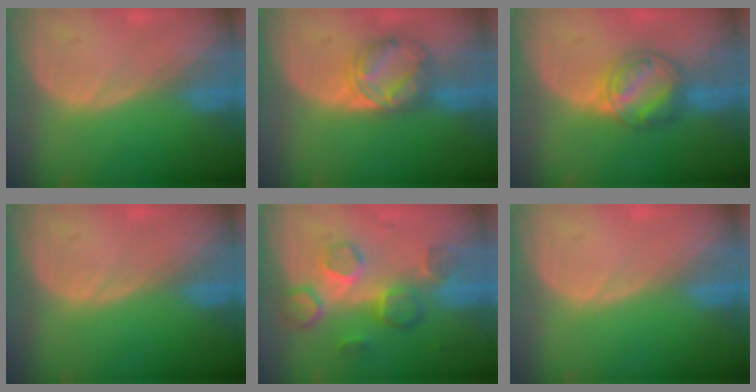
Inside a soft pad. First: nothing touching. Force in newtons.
{"total": 6.4, "press": 6.4, "slide": 0.4}
{"total": 6.4, "press": 6.2, "slide": 1.7}
{"total": 0.0}
{"total": 8.6, "press": 7.6, "slide": 4.0}
{"total": 0.0}